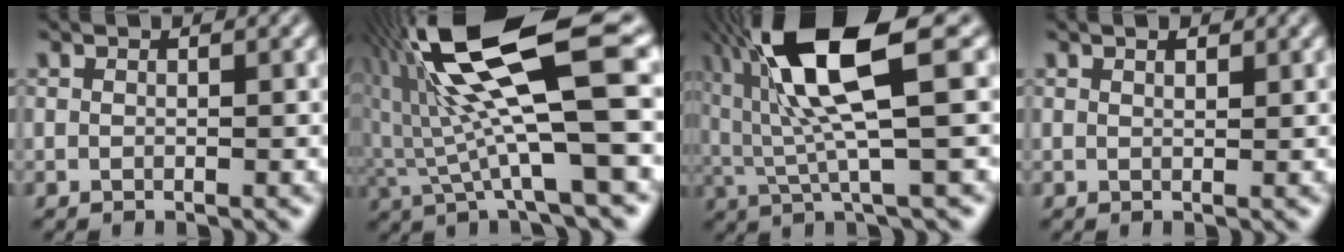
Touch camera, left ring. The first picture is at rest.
{"total": 12.1, "force": [3.2, 2.2, 11.4], "torque": [-0.215, 0.019, 0.064]}
{"total": 10.8, "force": [4.1, 2.2, 9.7], "torque": [-0.191, 0.014, 0.080]}
{"total": 1.0, "force": [0.8, 0.3, 0.5], "torque": [-0.004, 0.005, 0.009]}